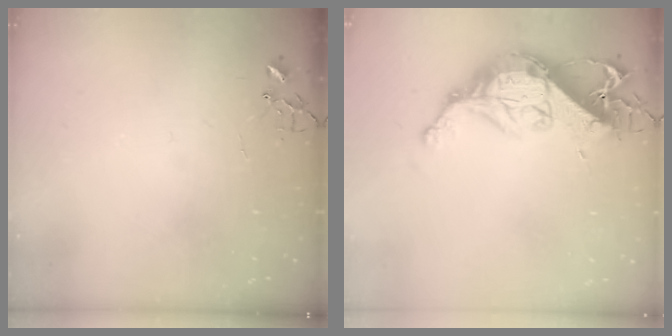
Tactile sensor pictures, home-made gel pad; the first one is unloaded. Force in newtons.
{"total": 15.8, "press": 15.7, "slide": 1.2}